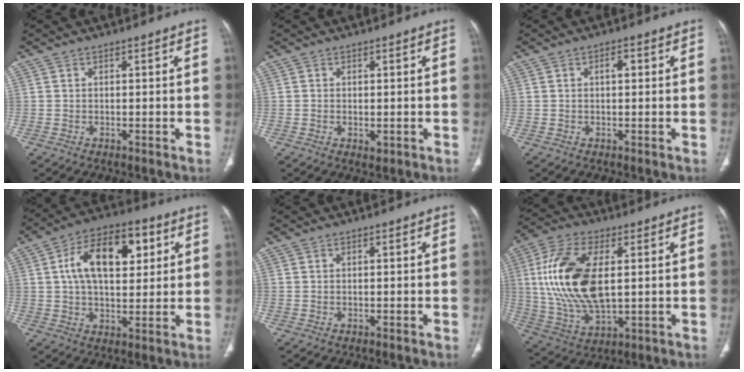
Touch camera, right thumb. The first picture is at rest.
{"total": 1.4, "force": [-0.2, 0.9, 1.0], "torque": [-0.018, -0.005, 0.000]}
{"total": 2.0, "force": [0.4, 0.9, 1.6], "torque": [-0.026, 0.005, 0.006]}
{"total": 15.9, "force": [4.3, 8.7, 12.6], "torque": [-0.186, 0.010, 0.066]}
{"total": 0.0}
{"total": 18.5, "force": [2.6, 9.2, 15.8], "torque": [-0.324, -0.007, 0.053]}